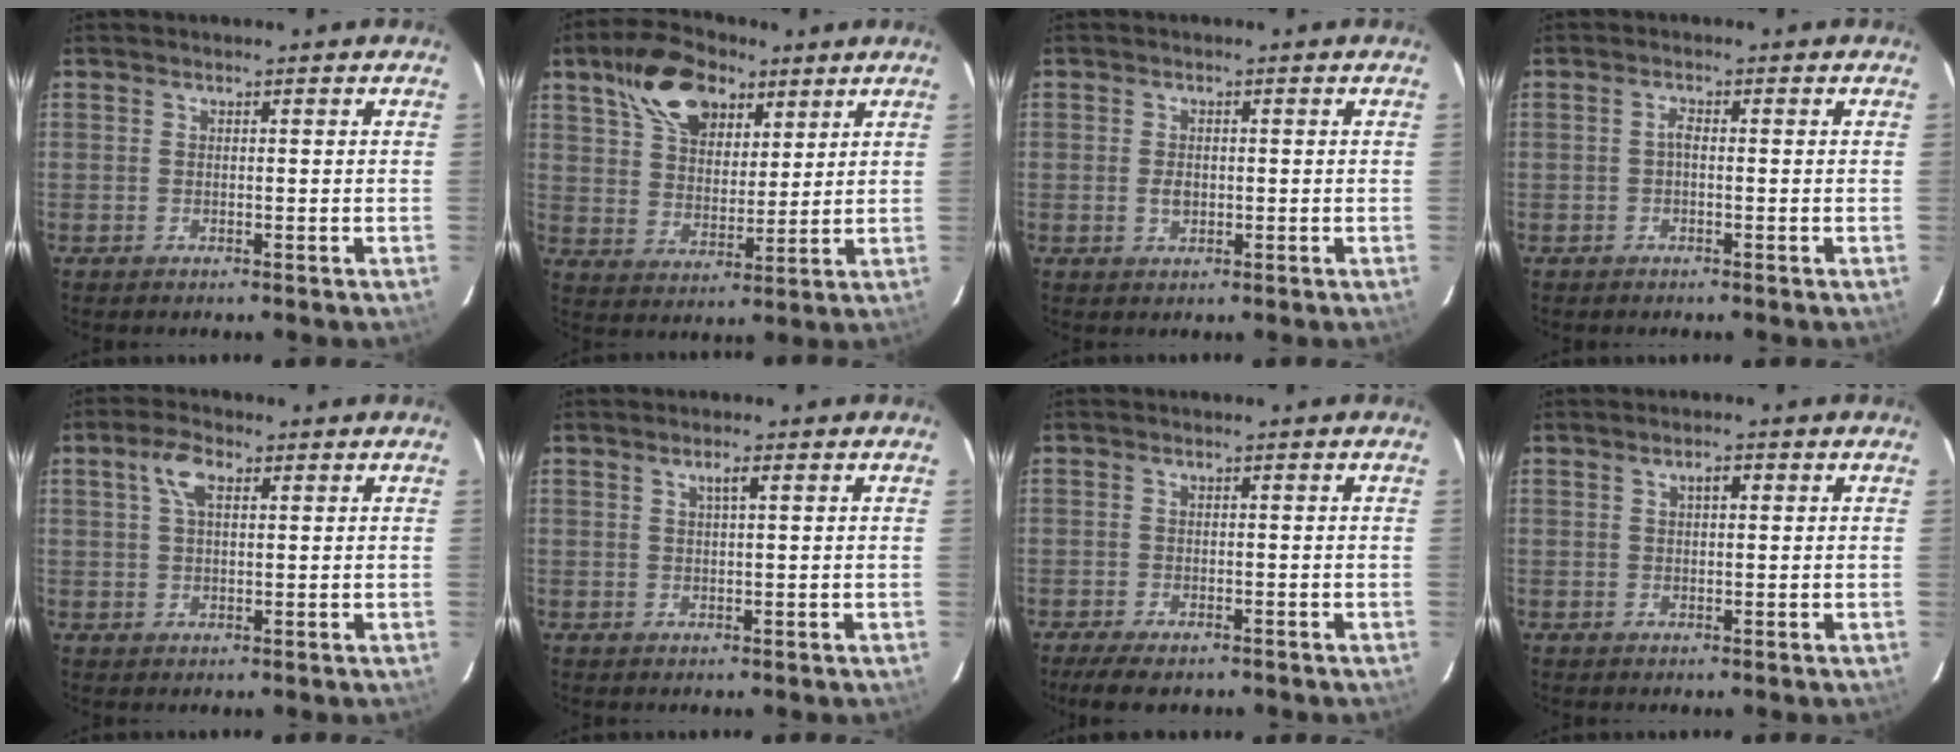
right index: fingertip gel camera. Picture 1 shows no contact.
{"total": 14.3, "force": [8.3, 8.3, 8.2], "torque": [-0.159, 0.036, 0.149]}
{"total": 2.2, "force": [-0.3, 1.7, 1.4], "torque": [-0.025, 0.001, -0.004]}
{"total": 1.2, "force": [-0.3, 0.5, 1.0], "torque": [-0.019, 0.006, -0.008]}
{"total": 4.6, "force": [1.8, 2.2, 3.6], "torque": [-0.069, 0.013, 0.032]}
{"total": 1.6, "force": [0.7, 0.0, 1.4], "torque": [-0.024, 0.004, 0.013]}
{"total": 5.9, "force": [-4.6, 1.9, 3.1], "torque": [-0.076, -0.021, -0.076]}
{"total": 1.8, "force": [0.6, 0.8, 1.4], "torque": [-0.024, 0.008, 0.010]}